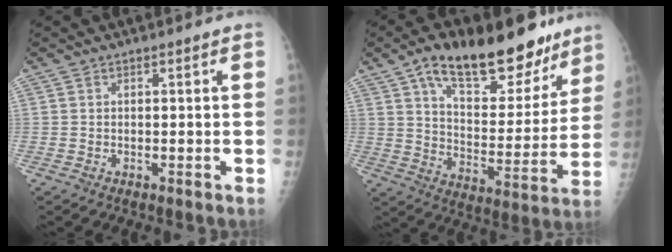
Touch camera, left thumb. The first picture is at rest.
{"total": 23.3, "force": [15.3, 10.5, 14.1], "torque": [-0.168, -0.055, 0.238]}